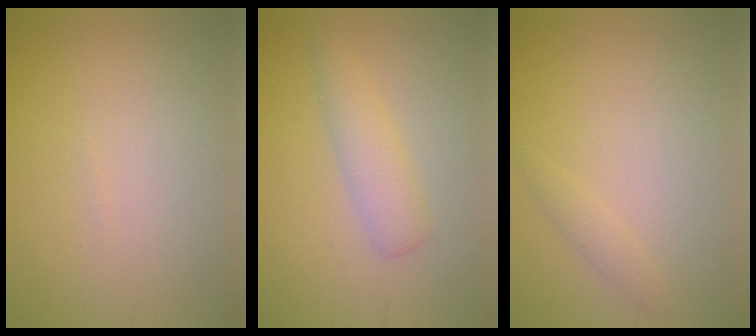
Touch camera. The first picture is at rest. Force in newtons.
{"total": 2.6, "press": 2.6, "slide": 0.0}
{"total": 1.0, "press": 1.0, "slide": 0.1}